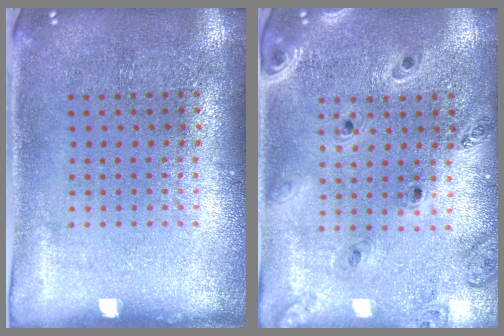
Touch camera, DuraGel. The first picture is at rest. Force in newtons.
{"total": 1.3, "press": 1.3, "slide": 0.2}